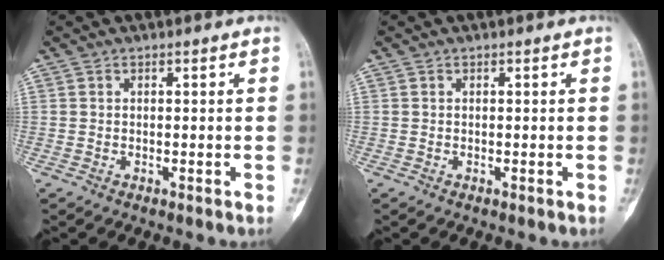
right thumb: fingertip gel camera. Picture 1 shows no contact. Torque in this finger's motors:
{"motor_torque": [-0.04, -0.02, 0.05, -0.03, 0.01]}